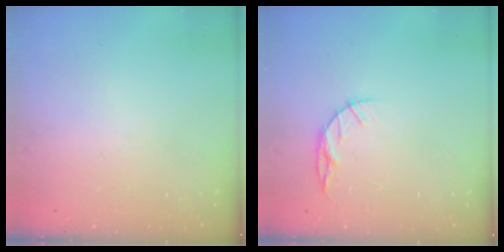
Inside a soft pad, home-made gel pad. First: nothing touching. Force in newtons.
{"total": 5.8, "press": 5.8, "slide": 0.6}